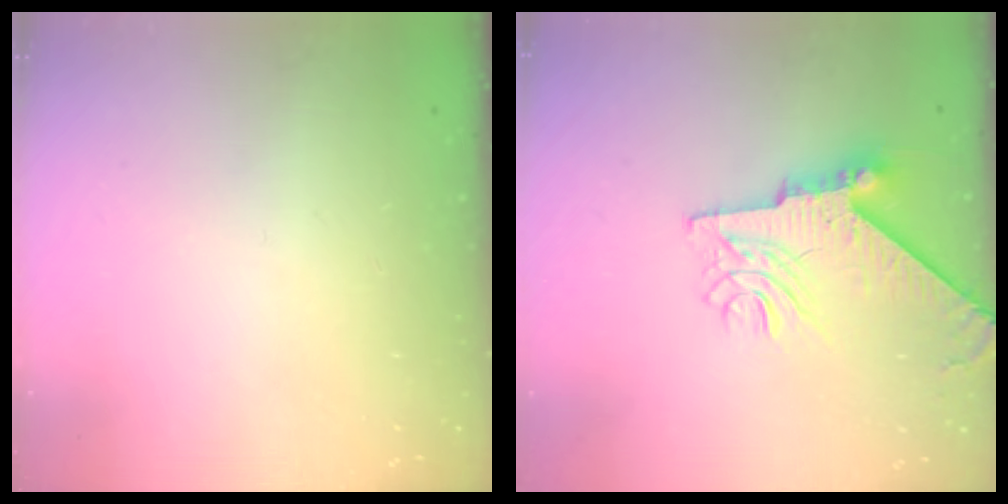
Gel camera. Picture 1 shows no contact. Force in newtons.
{"total": 11.4, "press": 11.3, "slide": 1.5}